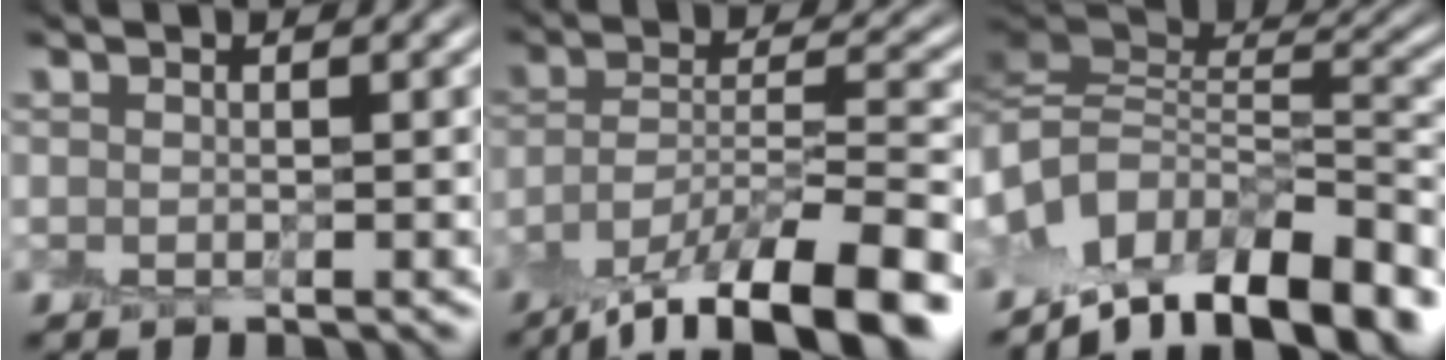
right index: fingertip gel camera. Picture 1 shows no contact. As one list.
[{"total": 12.1, "force": [-8.6, 3.7, 7.7], "torque": [-0.133, 0.001, -0.148]}, {"total": 13.3, "force": [-8.5, 5.4, 8.7], "torque": [-0.168, 0.016, -0.142]}]